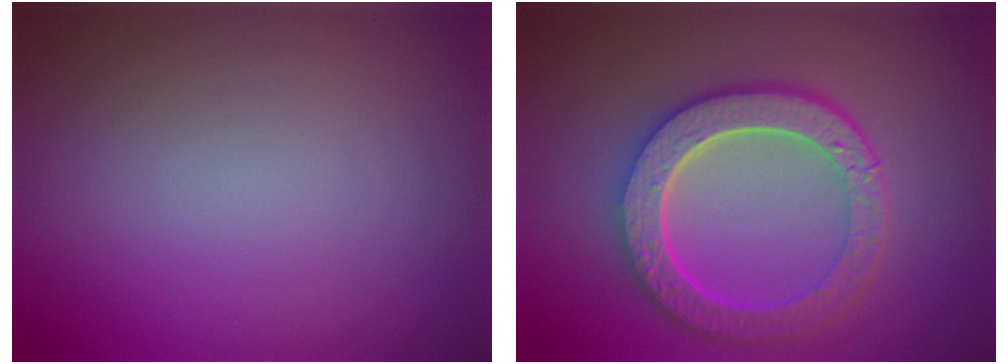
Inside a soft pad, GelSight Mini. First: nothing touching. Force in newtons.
{"total": 7.0, "press": 5.2, "slide": 4.7}